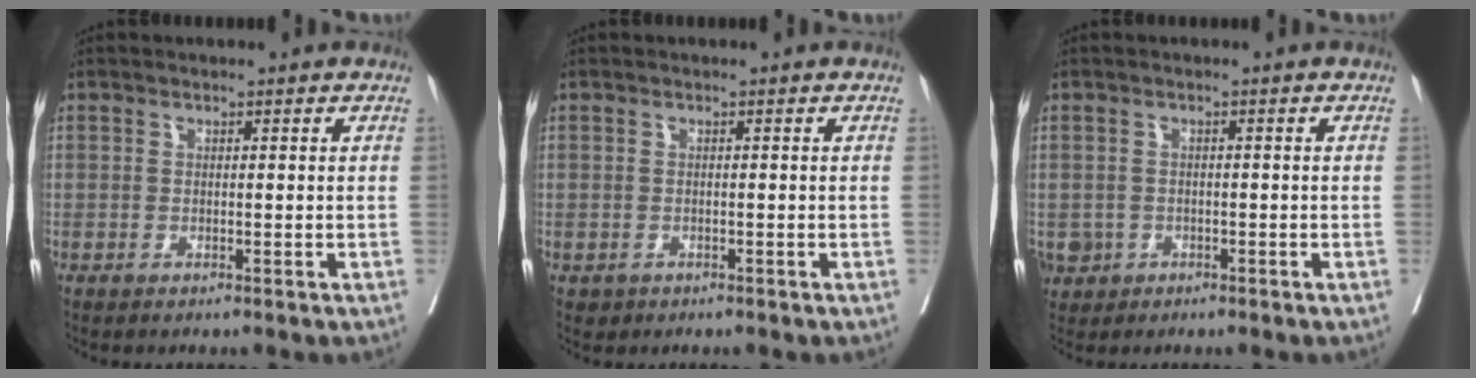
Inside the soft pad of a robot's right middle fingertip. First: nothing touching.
{"total": 1.0, "force": [-0.5, 0.9, 0.1], "torque": [-0.005, 0.003, -0.002]}
{"total": 3.8, "force": [-1.5, 3.5, 0.3], "torque": [-0.007, 0.006, -0.024]}